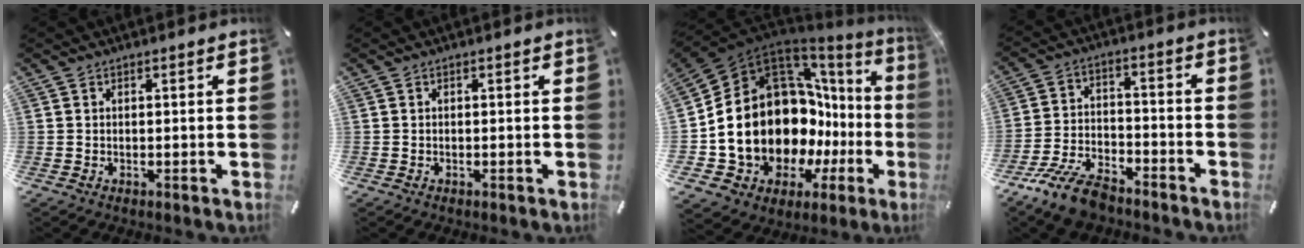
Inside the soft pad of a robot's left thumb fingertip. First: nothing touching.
{"total": 0.0}
{"total": 23.5, "force": [-2.3, 16.0, 17.0], "torque": [-0.292, -0.059, 0.012]}
{"total": 12.0, "force": [-9.2, 4.8, 6.0], "torque": [-0.117, 0.049, -0.176]}